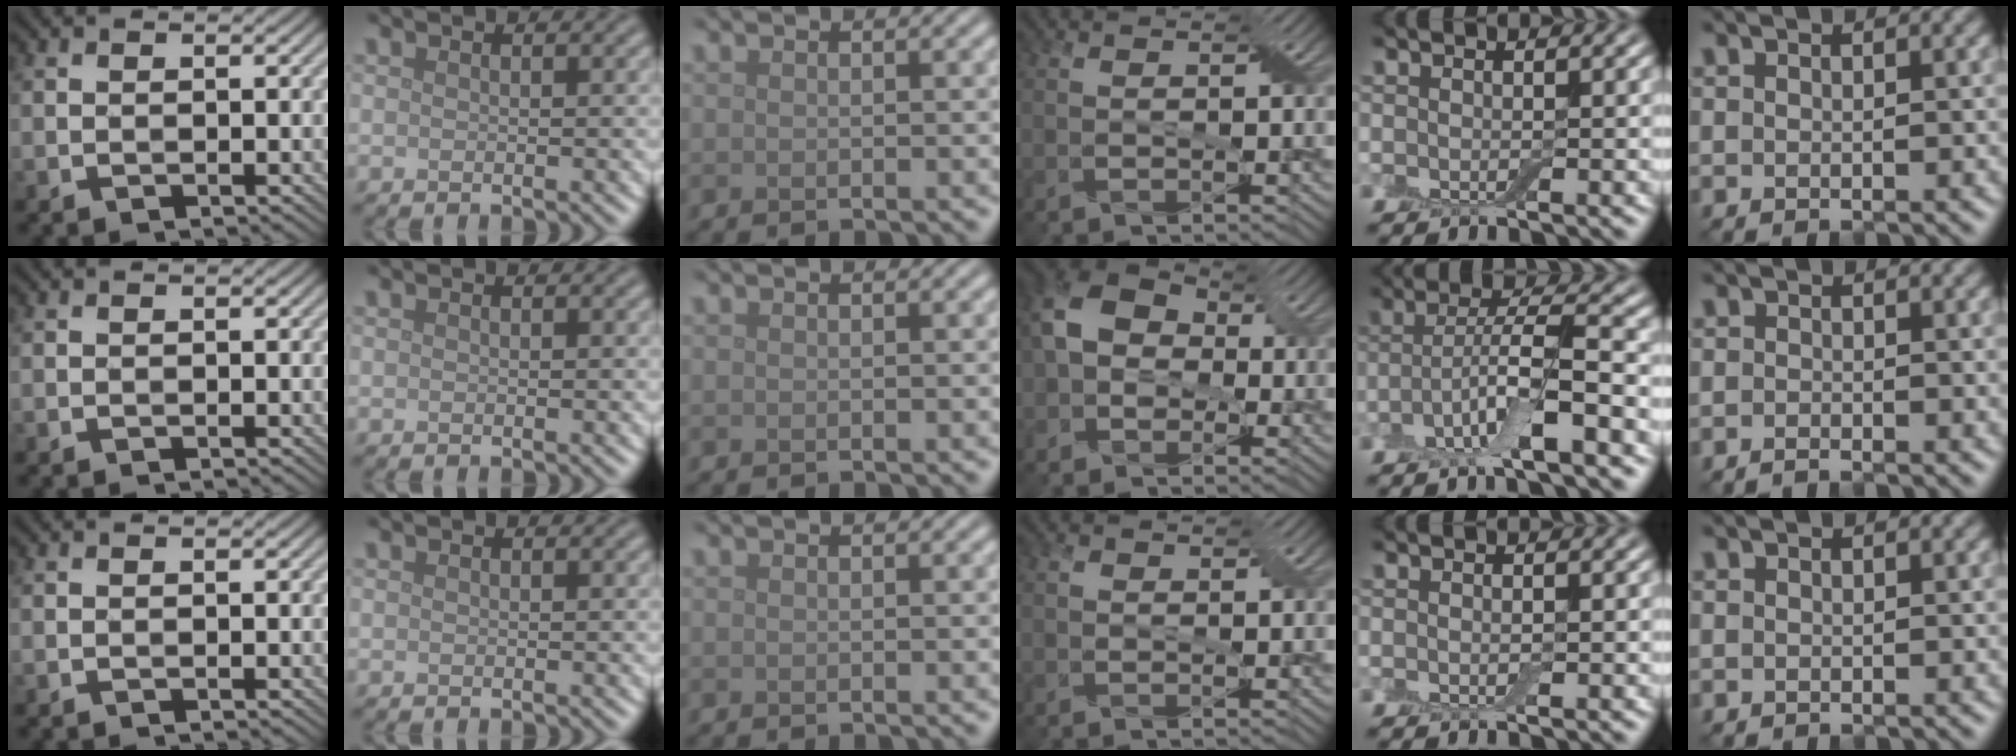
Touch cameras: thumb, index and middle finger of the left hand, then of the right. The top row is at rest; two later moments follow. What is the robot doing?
{"motion": "wipe", "object": "dish"}